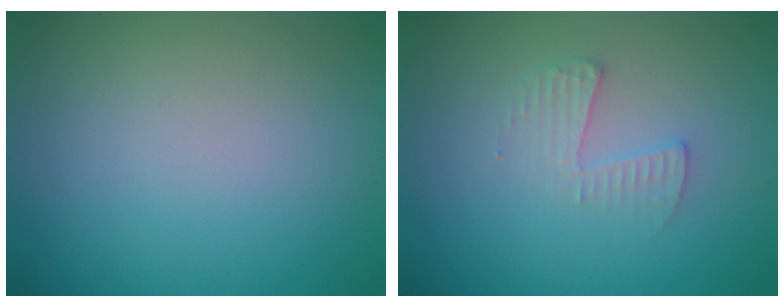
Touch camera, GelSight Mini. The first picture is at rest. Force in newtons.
{"total": 1.6, "press": 1.6, "slide": 0.1}